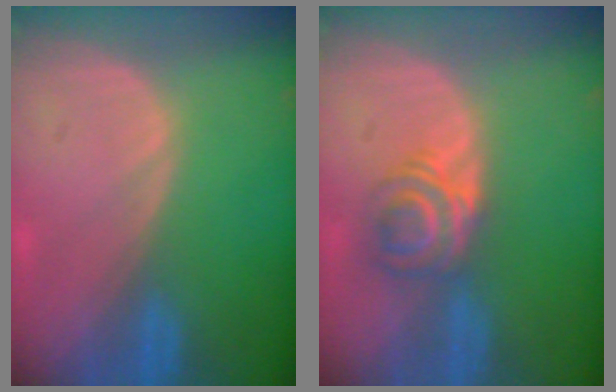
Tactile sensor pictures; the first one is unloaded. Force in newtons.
{"total": 5.9, "press": 4.8, "slide": 3.4}